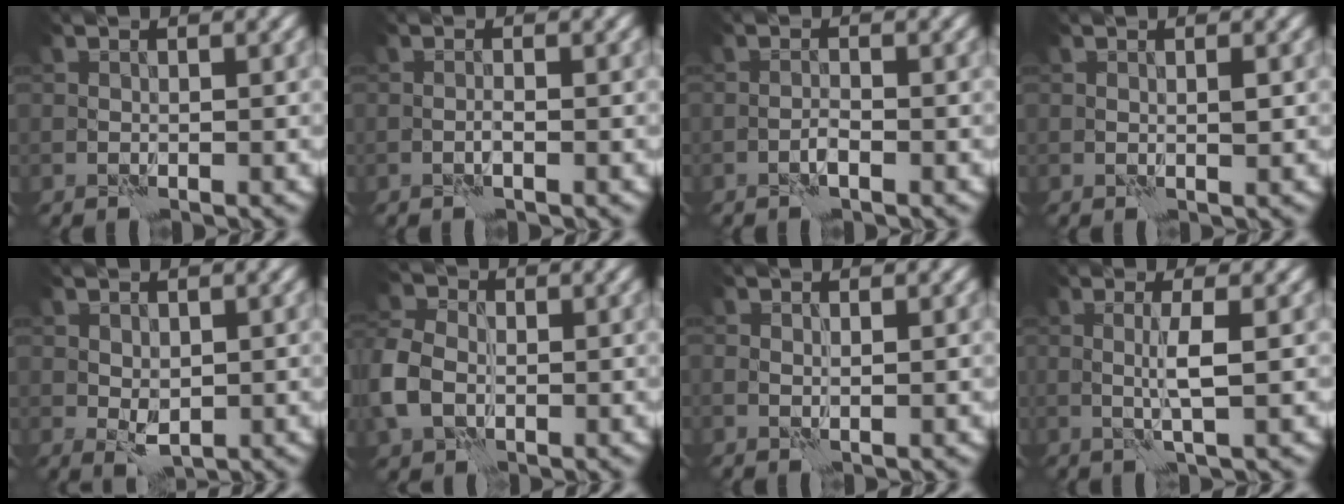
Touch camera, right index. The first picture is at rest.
{"total": 0.5, "force": [-0.2, -0.2, 0.4], "torque": [-0.006, 0.002, -0.004]}
{"total": 0.7, "force": [-0.4, -0.1, 0.6], "torque": [-0.010, 0.002, -0.010]}
{"total": 0.7, "force": [0.3, 0.2, 0.6], "torque": [-0.008, -0.004, 0.007]}
{"total": 1.9, "force": [0.2, 1.3, 1.3], "torque": [-0.022, -0.005, 0.009]}
{"total": 6.3, "force": [-1.3, 4.7, 4.0], "torque": [-0.113, -0.002, -0.041]}
{"total": 0.5, "force": [0.3, 0.2, 0.4], "torque": [-0.007, -0.003, 0.005]}
{"total": 2.0, "force": [0.5, -0.1, 2.0], "torque": [-0.041, -0.004, 0.008]}